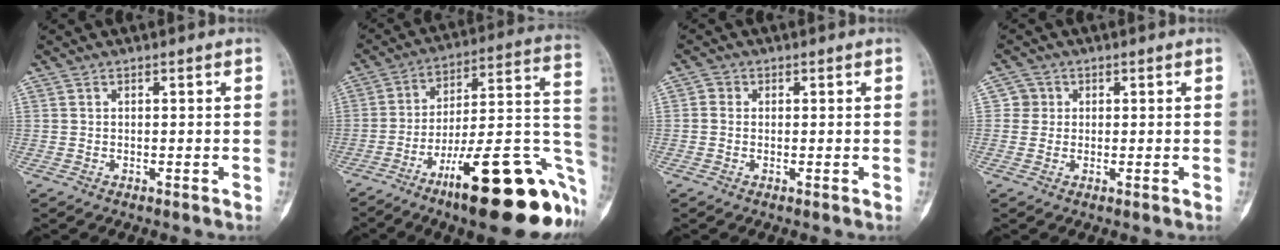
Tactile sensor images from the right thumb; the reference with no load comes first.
{"total": 28.1, "force": [-12.3, 7.1, 24.2], "torque": [-0.265, 0.069, -0.180]}
{"total": 1.5, "force": [0.1, 1.4, 0.5], "torque": [-0.001, 0.003, -0.001]}
{"total": 2.5, "force": [0.4, 2.5, 0.1], "torque": [0.018, 0.005, 0.001]}